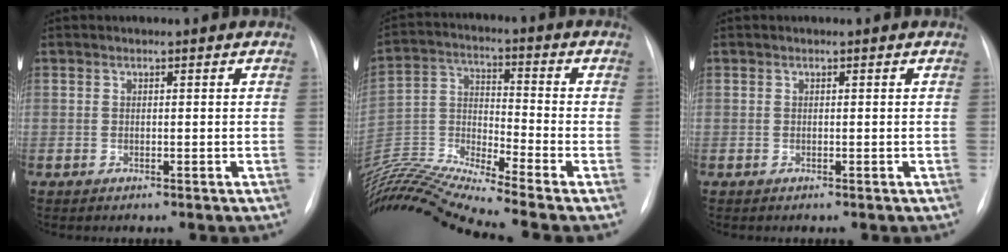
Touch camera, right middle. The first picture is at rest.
{"total": 20.3, "force": [-18.5, -2.0, 8.1], "torque": [-0.184, -0.004, -0.336]}
{"total": 0.0}